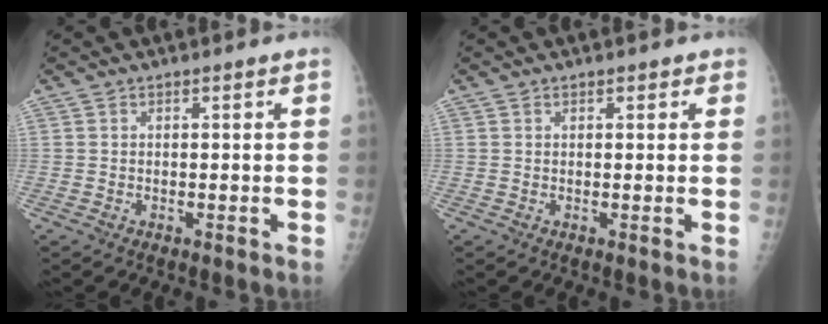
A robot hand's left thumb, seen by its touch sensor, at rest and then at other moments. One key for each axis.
{"total": 1.0, "fx": 0.7, "fy": 0.7, "fz": 0.2, "tx": 0.012, "ty": -0.003, "tz": 0.005}